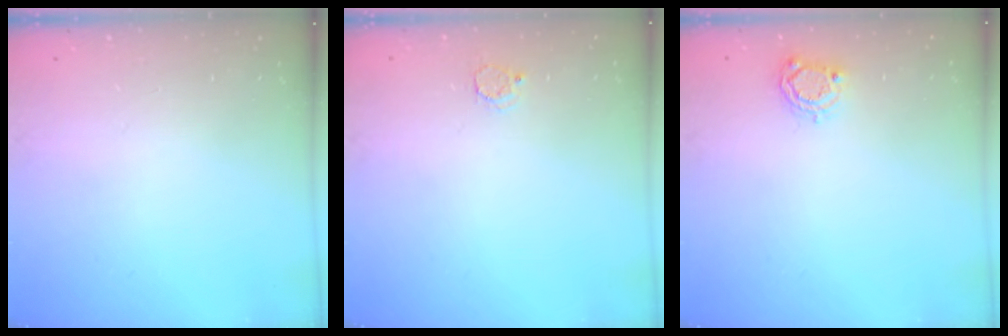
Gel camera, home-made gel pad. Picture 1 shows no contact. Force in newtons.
{"total": 2.4, "press": 2.4, "slide": 0.3}
{"total": 4.8, "press": 4.8, "slide": 0.3}